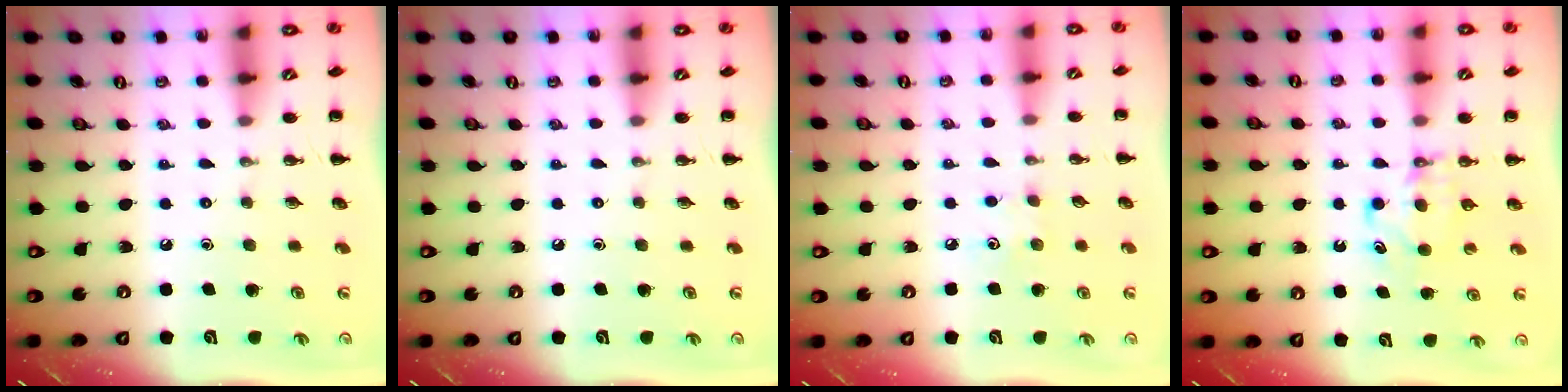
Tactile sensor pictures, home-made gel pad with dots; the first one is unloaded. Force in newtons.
{"total": 0.0}
{"total": 4.4, "press": 4.2, "slide": 1.1}
{"total": 5.0, "press": 4.9, "slide": 1.1}